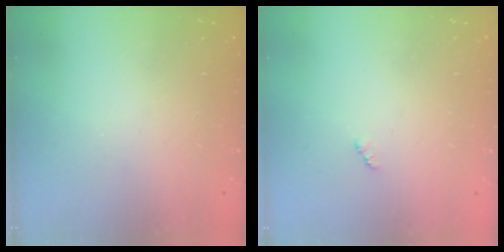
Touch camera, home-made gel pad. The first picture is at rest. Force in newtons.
{"total": 2.1, "press": 2.1, "slide": 0.3}